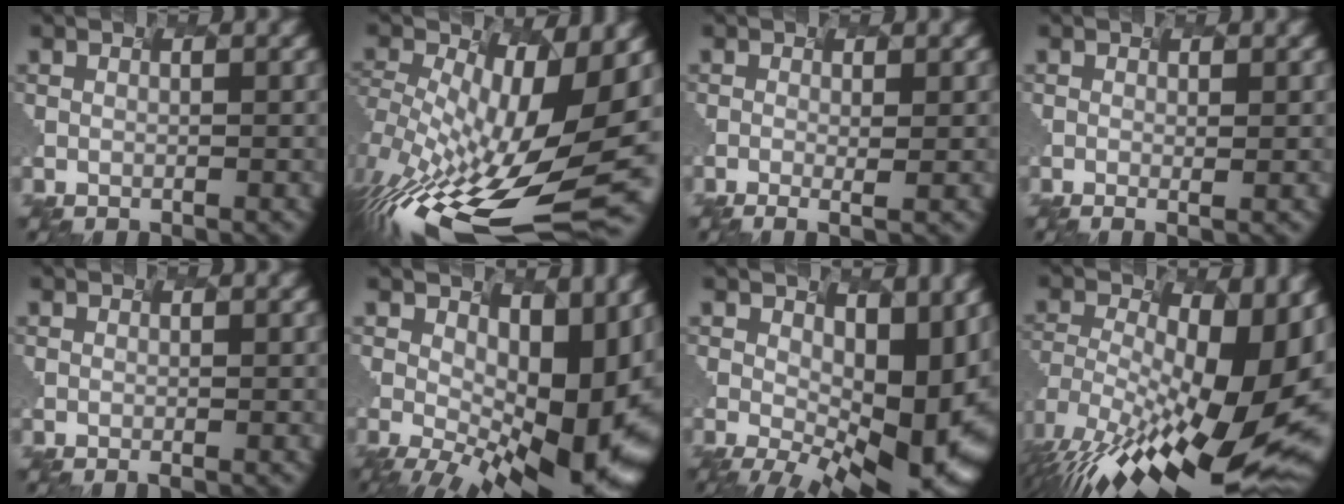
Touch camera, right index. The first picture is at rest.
{"total": 13.6, "force": [-4.2, 3.8, 12.4], "torque": [-0.271, -0.039, -0.030]}
{"total": 1.6, "force": [-0.9, -0.4, 1.2], "torque": [-0.023, 0.001, 0.004]}
{"total": 1.0, "force": [-0.5, -0.3, 0.7], "torque": [-0.013, 0.000, 0.001]}
{"total": 0.7, "force": [-0.2, 0.1, 0.7], "torque": [-0.002, 0.003, 0.001]}
{"total": 12.5, "force": [-0.2, 4.7, 11.6], "torque": [-0.163, -0.019, 0.052]}
{"total": 10.8, "force": [0.1, 3.7, 10.1], "torque": [-0.151, -0.019, 0.052]}
{"total": 15.7, "force": [-3.8, 7.2, 13.4], "torque": [-0.234, -0.023, -0.026]}